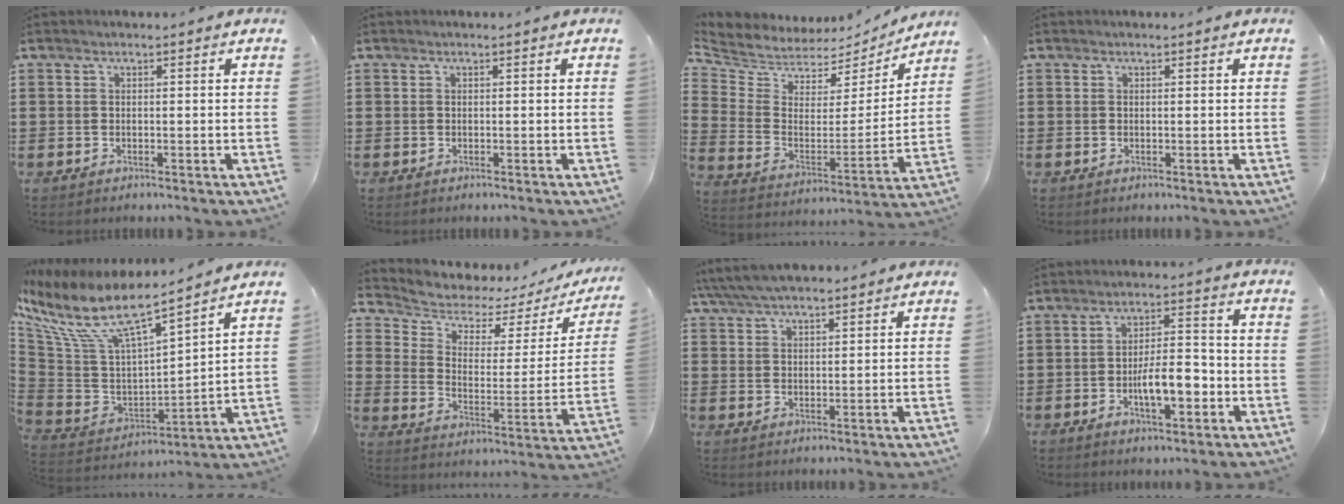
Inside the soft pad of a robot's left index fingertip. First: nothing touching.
{"total": 0.0}
{"total": 5.1, "force": [4.6, 2.0, 0.1], "torque": [-0.040, -0.042, 0.078]}
{"total": 0.0}
{"total": 11.5, "force": [7.4, 3.3, 8.2], "torque": [-0.193, -0.049, 0.122]}
{"total": 4.5, "force": [3.8, 2.2, 0.8], "torque": [-0.049, -0.027, 0.060]}
{"total": 5.1, "force": [4.7, 0.8, 1.9], "torque": [-0.051, -0.007, 0.086]}
{"total": 7.1, "force": [-2.4, 2.8, 6.0], "torque": [-0.106, 0.004, -0.050]}